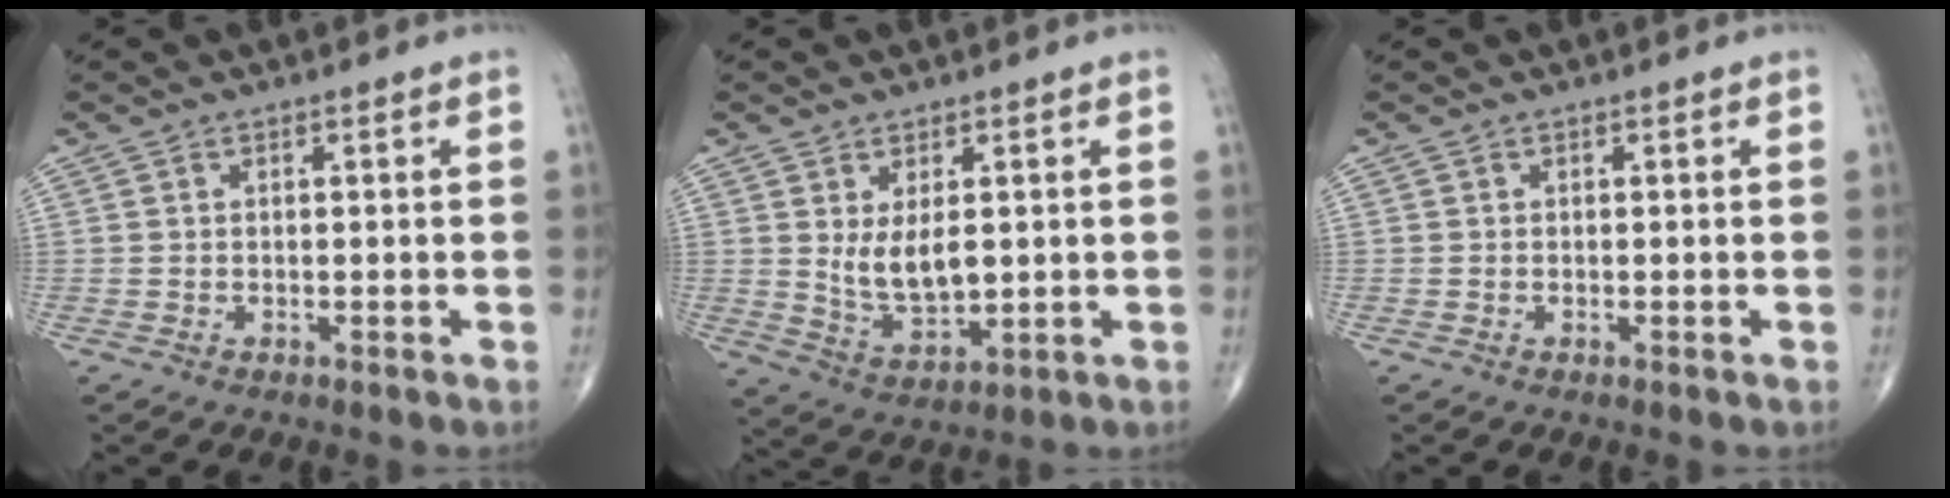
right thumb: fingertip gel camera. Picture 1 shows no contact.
{"total": 7.4, "force": [1.1, 3.9, 6.1], "torque": [-0.097, -0.023, 0.034]}
{"total": 0.0}